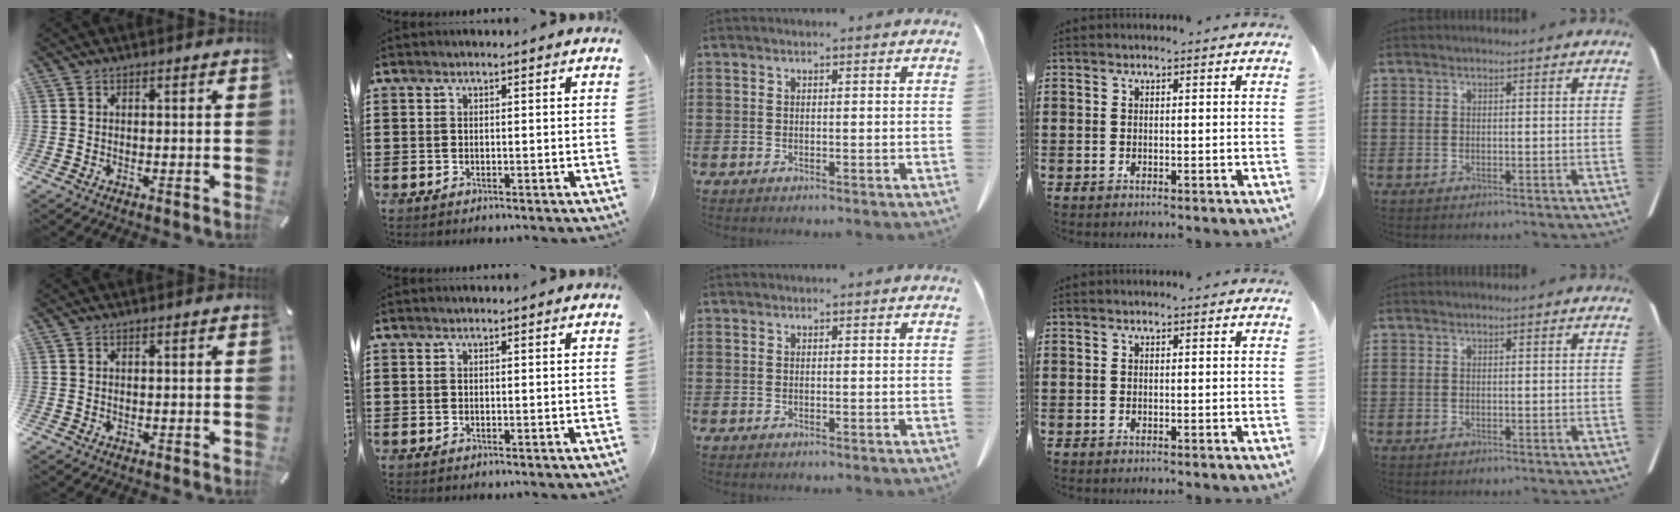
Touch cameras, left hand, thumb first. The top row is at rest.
{}